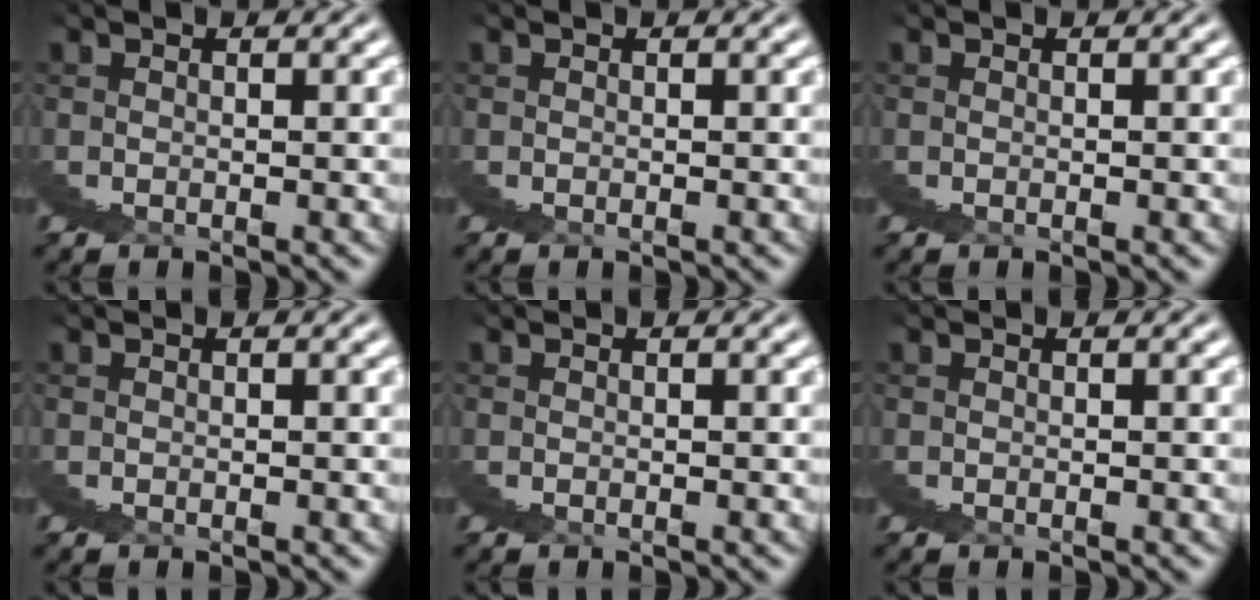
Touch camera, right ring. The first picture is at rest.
{"total": 0.0}
{"total": 0.0}
{"total": 0.0}
{"total": 0.0}
{"total": 0.0}